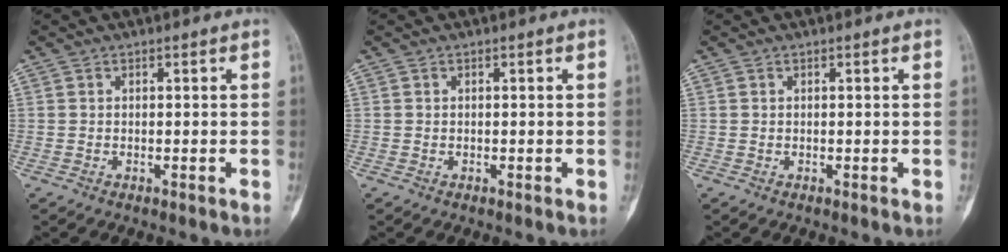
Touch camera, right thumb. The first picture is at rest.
{"total": 0.0}
{"total": 0.0}